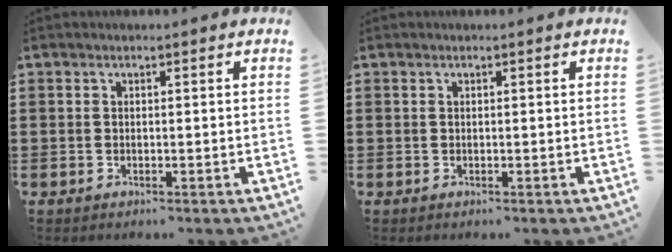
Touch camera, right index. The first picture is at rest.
{"total": 0.0}